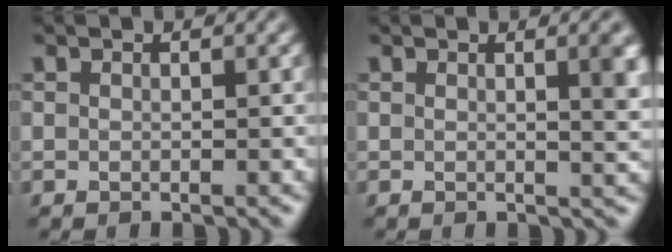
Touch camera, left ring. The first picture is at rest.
{"total": 3.3, "force": [0.7, 1.1, 3.0], "torque": [-0.024, 0.005, 0.006]}